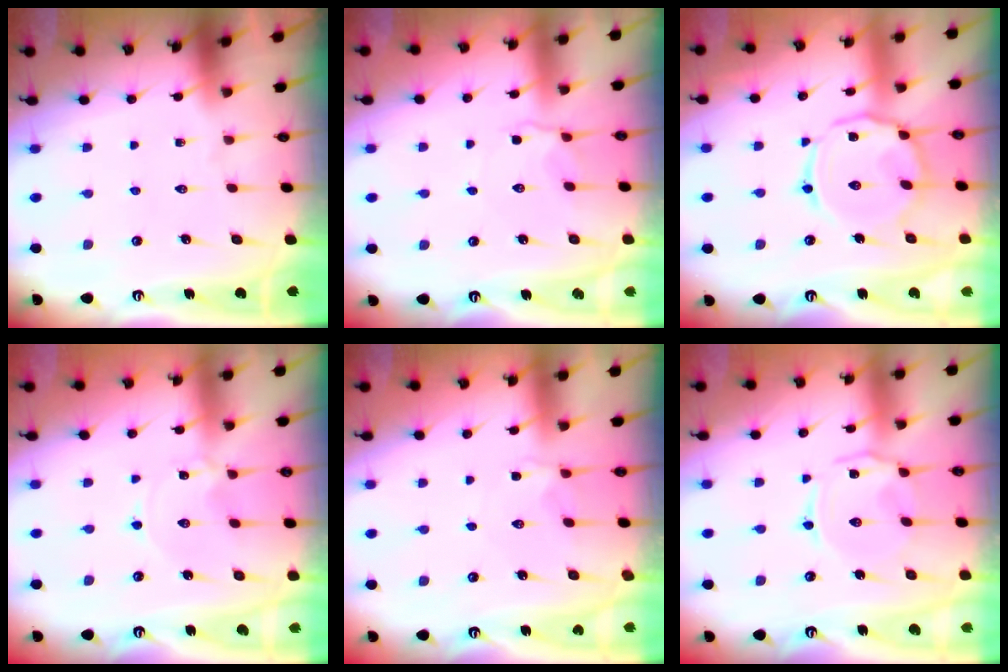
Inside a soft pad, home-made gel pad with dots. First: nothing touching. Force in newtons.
{"total": 2.8, "press": 2.6, "slide": 1.1}
{"total": 11.1, "press": 11.1, "slide": 0.8}
{"total": 0.0}
{"total": 1.9, "press": 1.8, "slide": 0.6}
{"total": 2.9, "press": 2.9, "slide": 0.5}